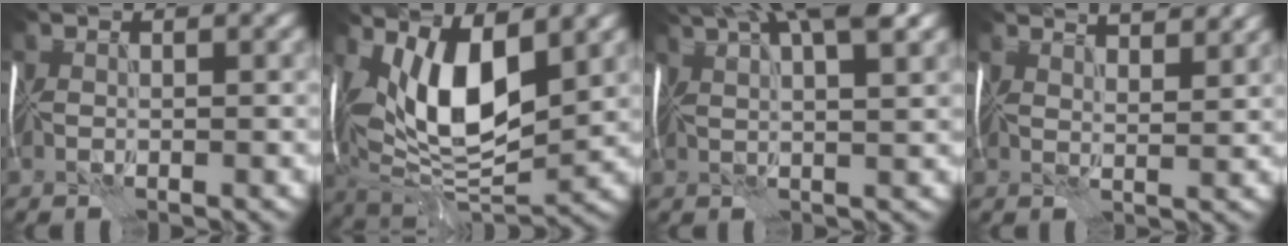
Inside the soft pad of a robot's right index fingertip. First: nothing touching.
{"total": 10.9, "force": [2.5, 4.8, 9.5], "torque": [-0.152, -0.009, 0.038]}
{"total": 10.2, "force": [5.8, 2.9, 7.8], "torque": [-0.102, 0.034, 0.057]}
{"total": 4.7, "force": [4.0, 1.0, 2.2], "torque": [-0.028, 0.009, 0.035]}